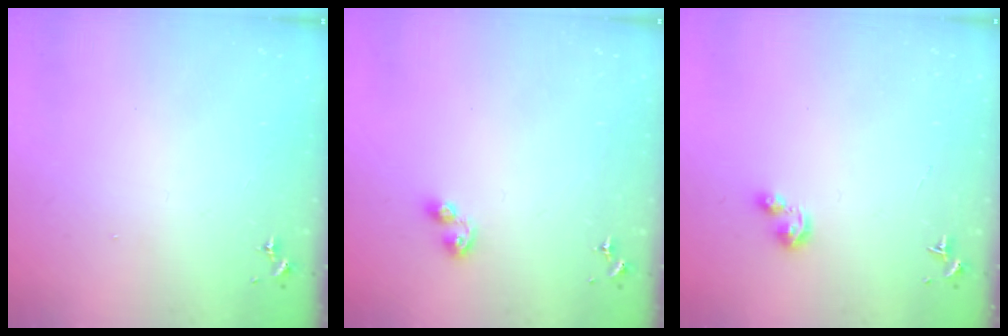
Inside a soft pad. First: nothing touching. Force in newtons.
{"total": 4.7, "press": 4.6, "slide": 0.6}
{"total": 3.4, "press": 3.3, "slide": 0.7}